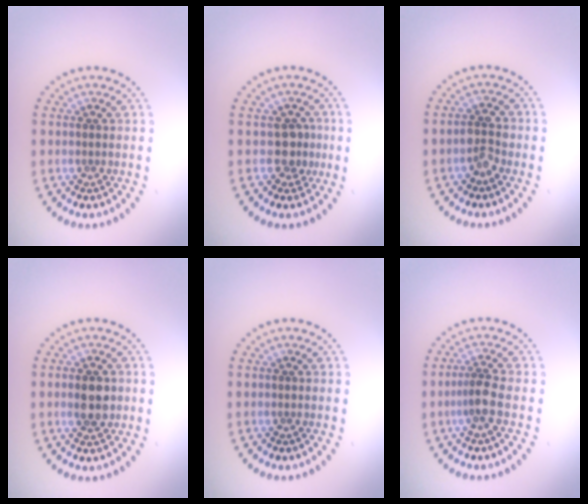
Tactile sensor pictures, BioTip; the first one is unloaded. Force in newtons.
{"total": 2.0, "press": 1.8, "slide": 1.0}
{"total": 1.9, "press": 1.9, "slide": 0.5}
{"total": 3.0, "press": 3.0, "slide": 0.2}
{"total": 0.0}
{"total": 2.0, "press": 1.6, "slide": 1.2}